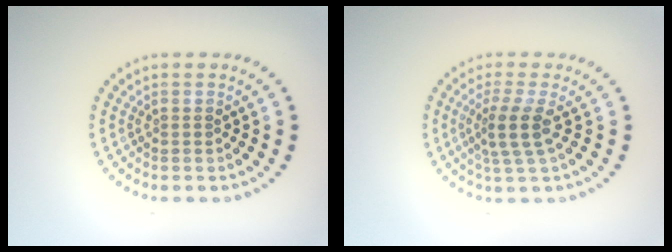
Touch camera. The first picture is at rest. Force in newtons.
{"total": 2.9, "press": 2.2, "slide": 1.8}